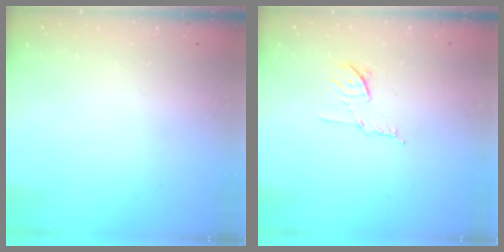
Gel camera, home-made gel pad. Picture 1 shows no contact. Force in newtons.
{"total": 6.5, "press": 6.4, "slide": 1.0}